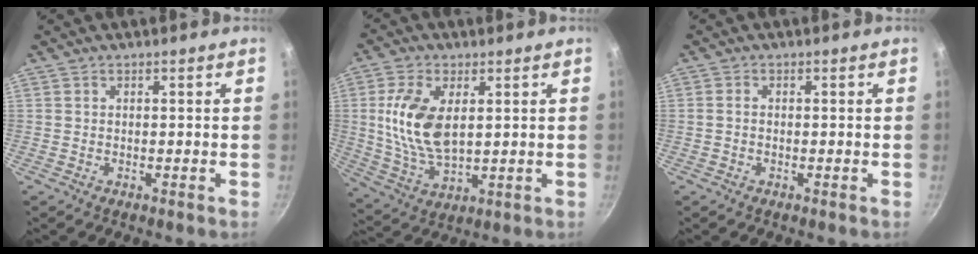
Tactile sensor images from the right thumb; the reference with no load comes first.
{"total": 12.8, "force": [2.4, 6.9, 10.5], "torque": [-0.203, -0.015, 0.054]}
{"total": 1.0, "force": [-0.2, 0.7, 0.6], "torque": [-0.012, 0.006, -0.004]}